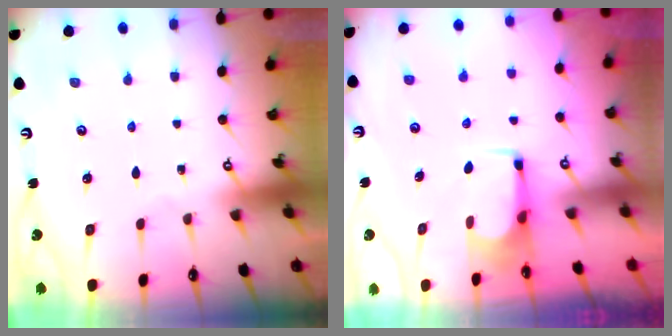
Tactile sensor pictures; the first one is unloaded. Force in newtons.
{"total": 2.4, "press": 2.4, "slide": 0.4}